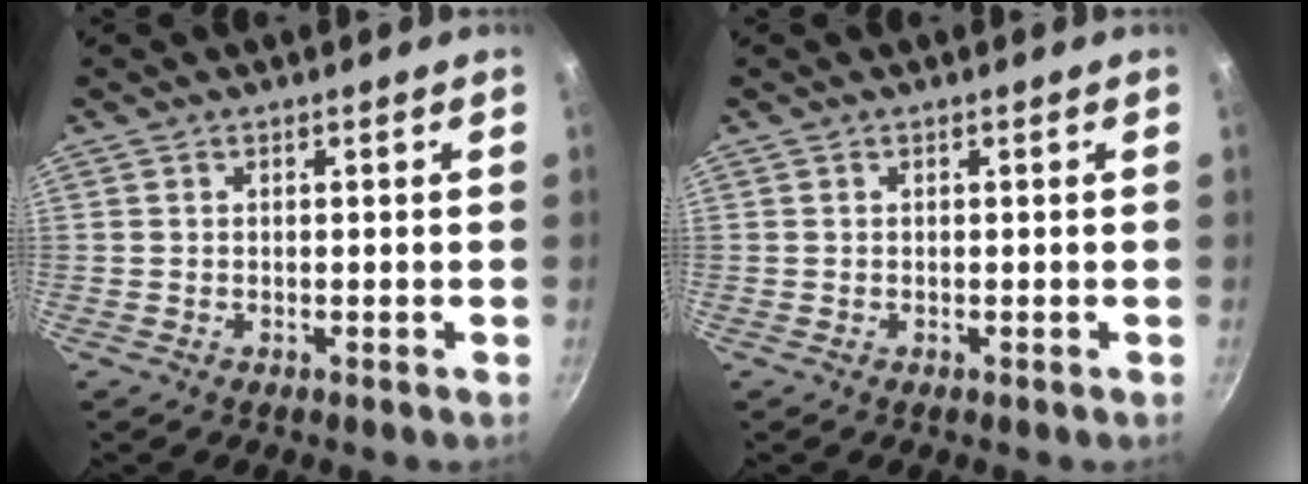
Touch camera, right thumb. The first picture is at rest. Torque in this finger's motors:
{"motor_torque": [-0.02, 0.02, -0.09, 0.03, 0.01]}